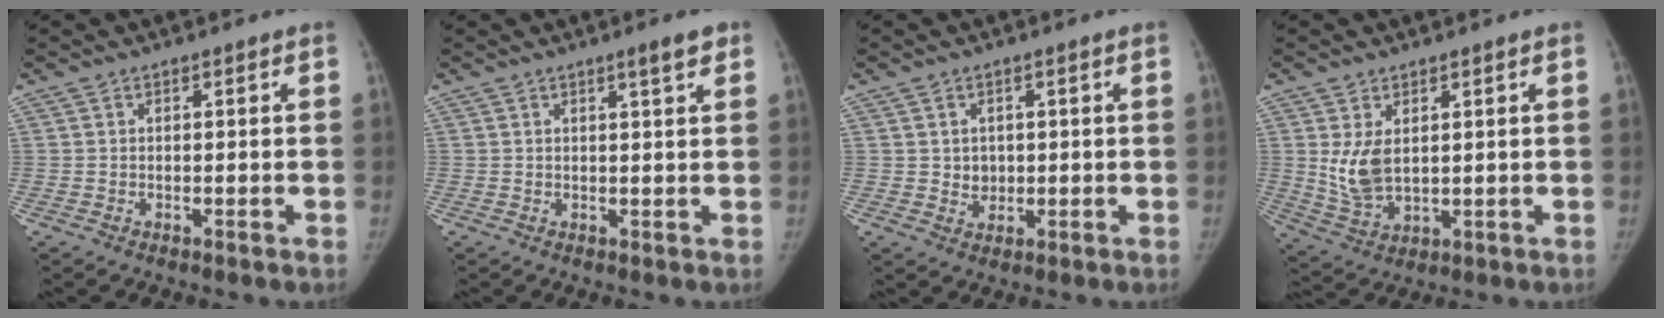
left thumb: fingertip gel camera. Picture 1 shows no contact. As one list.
[{"total": 3.0, "force": [1.8, 0.3, 2.4], "torque": [-0.032, -0.009, 0.026]}, {"total": 2.9, "force": [0.3, 2.6, 1.2], "torque": [-0.004, -0.002, 0.010]}, {"total": 7.0, "force": [1.6, 4.1, 5.4], "torque": [-0.100, -0.013, 0.047]}]